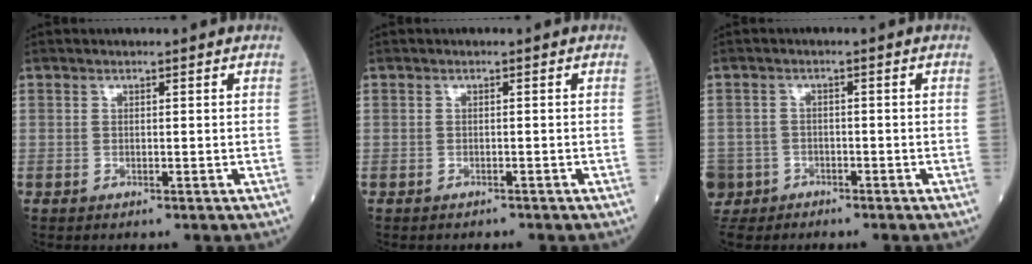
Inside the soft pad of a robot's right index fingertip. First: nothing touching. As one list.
[{"total": 1.1, "force": [-1.0, 0.3, 0.1], "torque": [-0.007, 0.000, -0.015]}, {"total": 6.3, "force": [-3.9, 4.9, 0.2], "torque": [-0.012, 0.006, -0.071]}]